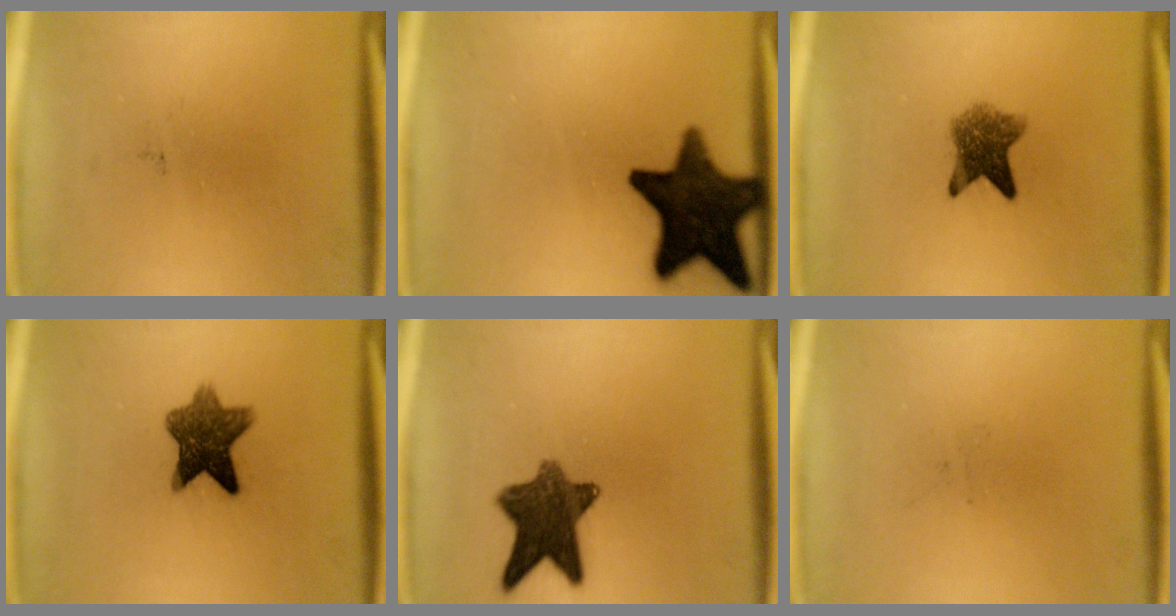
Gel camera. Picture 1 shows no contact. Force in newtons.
{"total": 15.7}
{"total": 5.9}
{"total": 8.3}
{"total": 10.2}
{"total": 0.0}